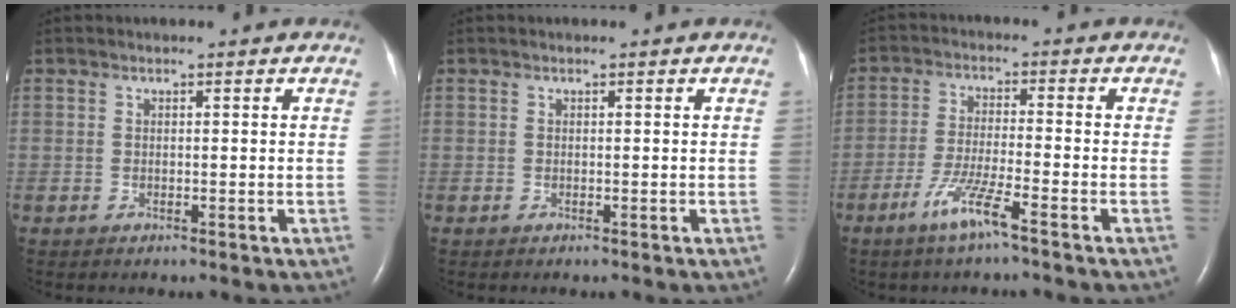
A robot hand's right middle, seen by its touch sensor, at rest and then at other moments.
{"total": 0.0}
{"total": 6.2, "force": [-3.9, -0.3, 4.8], "torque": [-0.097, -0.011, -0.078]}